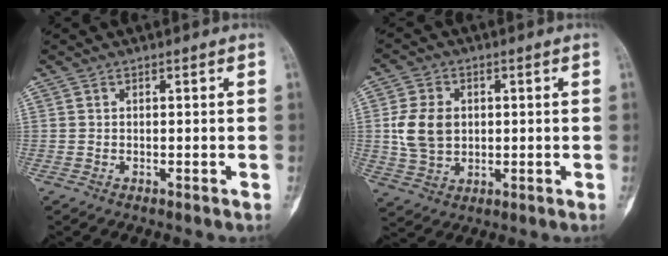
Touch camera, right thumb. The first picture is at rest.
{"total": 8.8, "force": [0.8, 6.7, 5.6], "torque": [-0.095, -0.002, 0.019]}